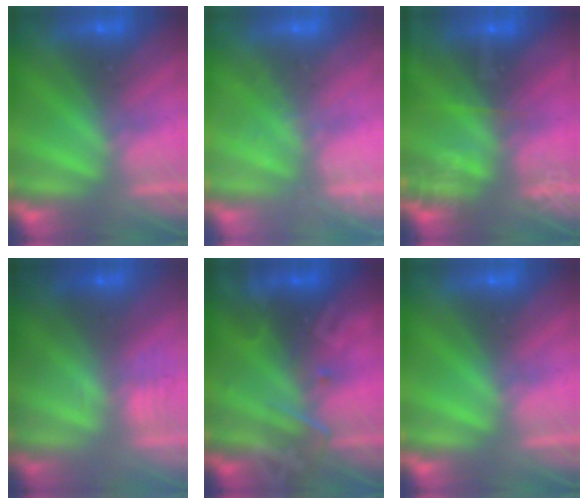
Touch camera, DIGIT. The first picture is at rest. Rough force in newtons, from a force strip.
{"total": 1.9}
{"total": 6.3}
{"total": 2.6}
{"total": 2.8}
{"total": 0.0}